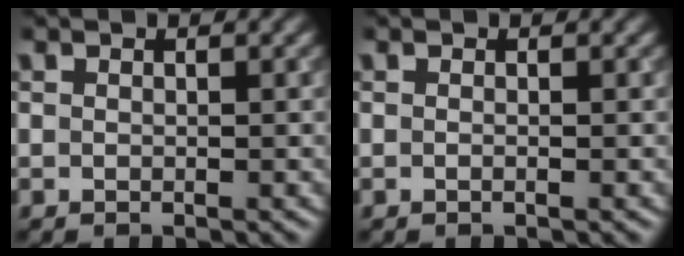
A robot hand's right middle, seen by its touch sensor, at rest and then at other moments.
{"total": 0.5, "force": [-0.1, 0.1, 0.5], "torque": [-0.009, -0.006, -0.006]}